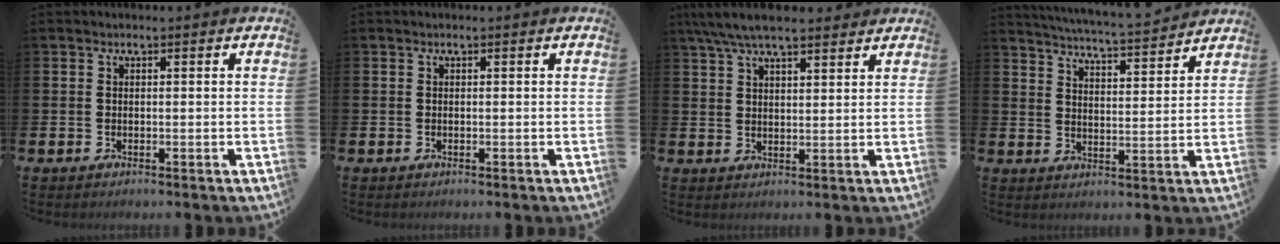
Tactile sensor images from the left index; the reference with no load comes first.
{"total": 0.0}
{"total": 6.4, "force": [5.7, 1.5, 2.7], "torque": [-0.073, -0.011, 0.106]}
{"total": 5.3, "force": [5.3, -0.5, 0.7], "torque": [-0.030, -0.046, 0.089]}